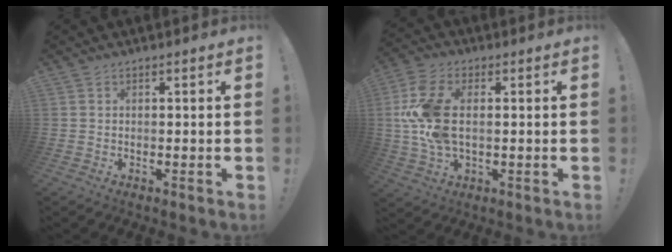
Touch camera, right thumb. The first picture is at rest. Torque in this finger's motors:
{"motor_torque": [1.69, 1.69, 1.52, 0.08, 0.53]}